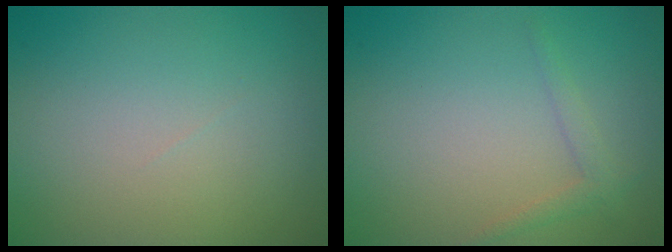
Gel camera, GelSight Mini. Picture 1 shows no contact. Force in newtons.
{"total": 1.2, "press": 1.2, "slide": 0.1}